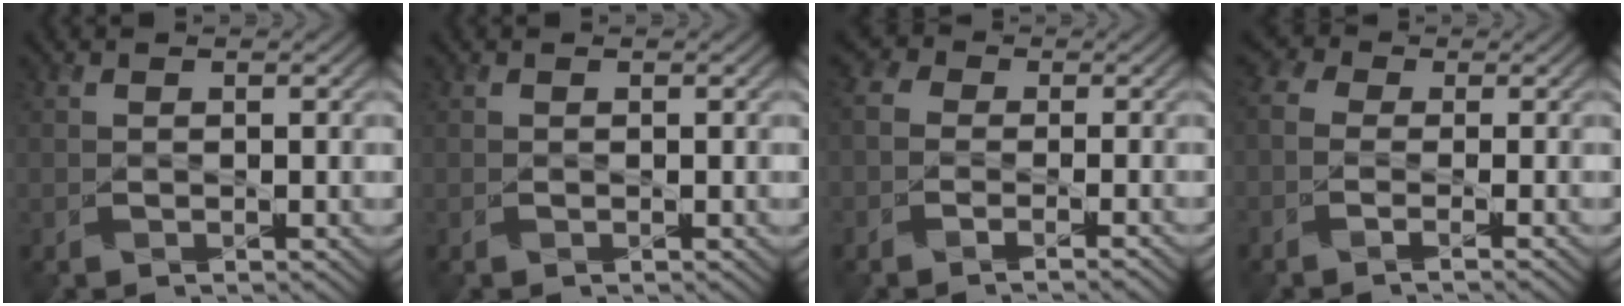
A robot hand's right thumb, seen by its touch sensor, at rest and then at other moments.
{"total": 0.0}
{"total": 3.3, "force": [-1.4, 2.3, 1.9], "torque": [-0.032, 0.002, -0.035]}
{"total": 3.4, "force": [-1.3, 1.8, 2.6], "torque": [-0.058, -0.002, -0.034]}